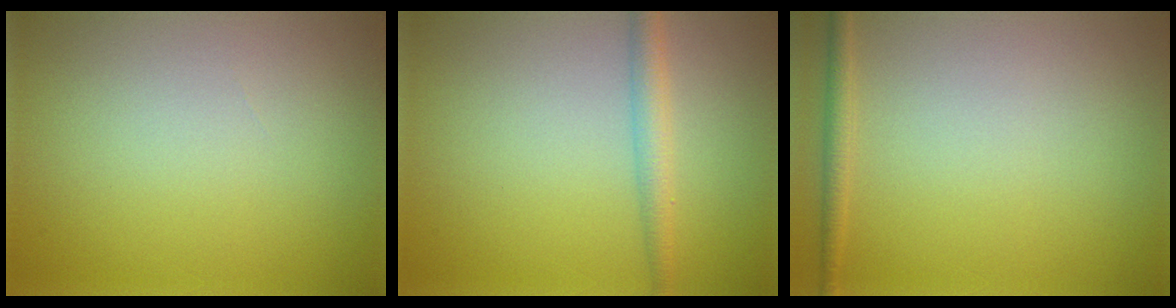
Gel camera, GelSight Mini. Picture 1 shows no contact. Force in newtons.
{"total": 2.3, "press": 2.3, "slide": 0.1}
{"total": 1.3, "press": 1.3, "slide": 0.1}